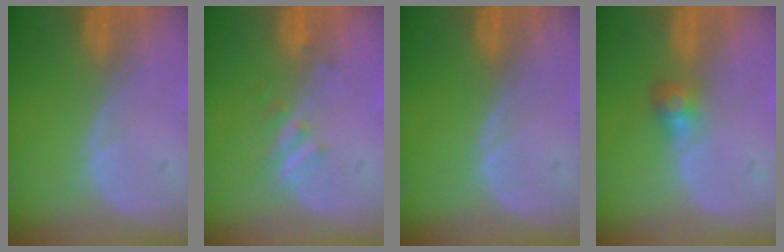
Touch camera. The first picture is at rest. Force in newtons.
{"total": 2.5, "press": 2.2, "slide": 1.2}
{"total": 0.0}
{"total": 2.8, "press": 2.6, "slide": 0.9}